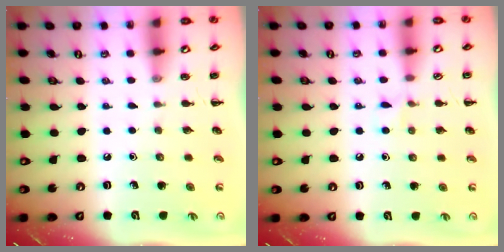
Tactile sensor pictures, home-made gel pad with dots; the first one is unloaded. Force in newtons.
{"total": 4.7, "press": 4.4, "slide": 1.6}